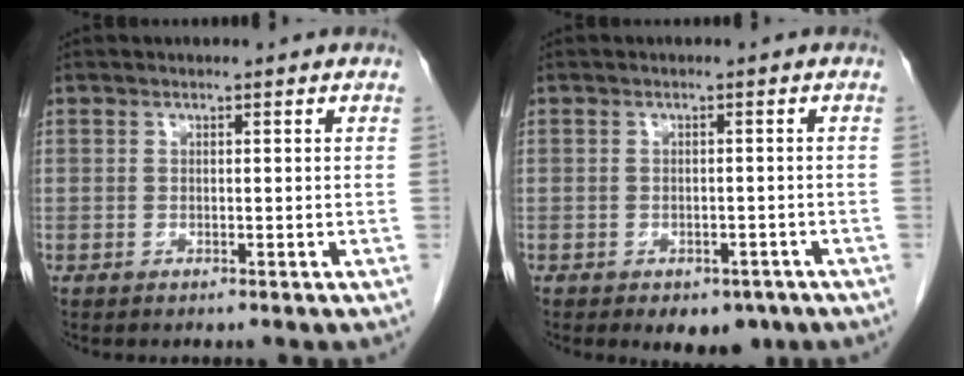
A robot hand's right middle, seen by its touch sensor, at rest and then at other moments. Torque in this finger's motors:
{"motor_torque": [0.04, -0.03, 0.02, 0.03]}